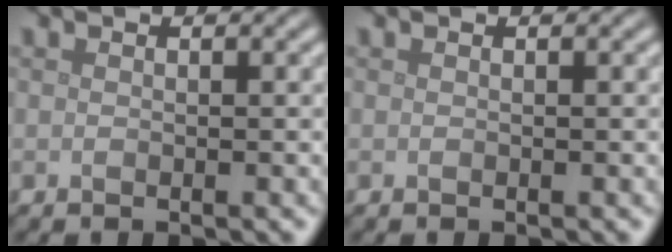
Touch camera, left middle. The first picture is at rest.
{"total": 0.0}